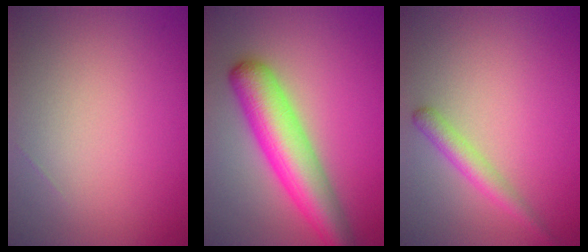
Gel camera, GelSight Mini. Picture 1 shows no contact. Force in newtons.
{"total": 7.1, "press": 7.1, "slide": 0.2}
{"total": 2.2, "press": 2.2, "slide": 0.1}